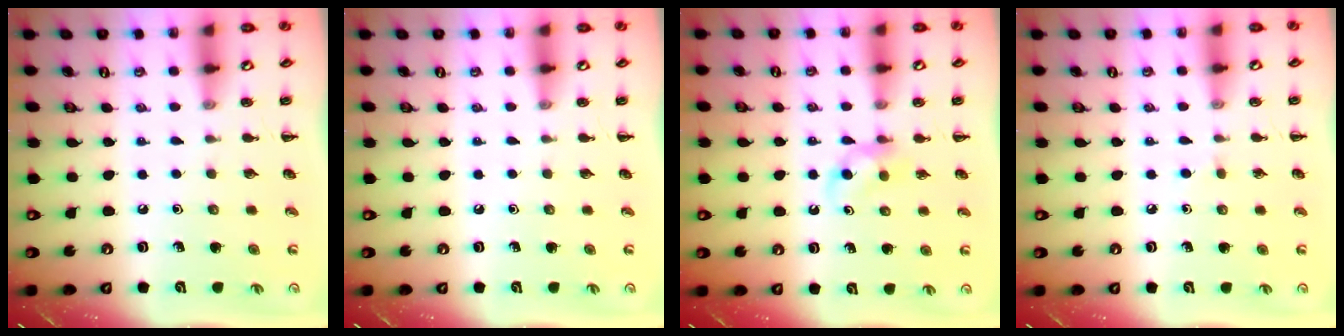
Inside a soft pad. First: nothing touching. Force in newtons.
{"total": 0.0}
{"total": 3.7, "press": 3.5, "slide": 1.2}
{"total": 1.6, "press": 1.4, "slide": 0.8}